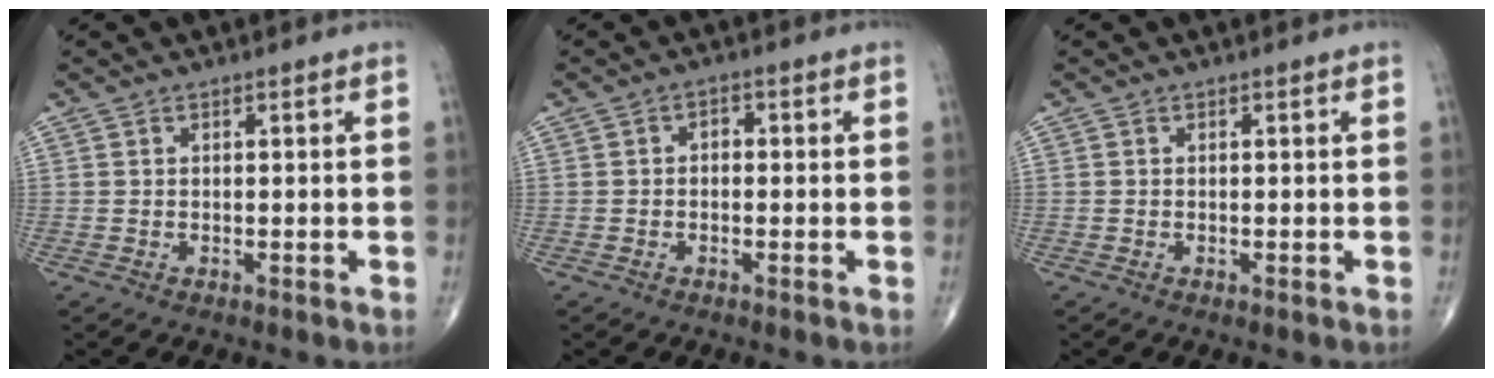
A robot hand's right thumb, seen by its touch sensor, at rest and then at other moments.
{"total": 1.7, "force": [-0.2, 1.2, 1.2], "torque": [-0.006, 0.008, -0.010]}
{"total": 0.0}